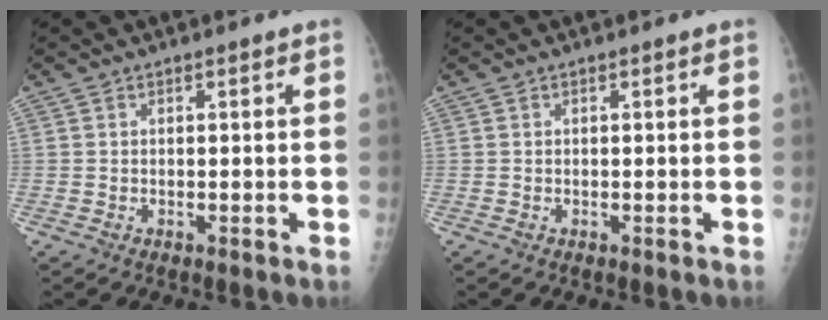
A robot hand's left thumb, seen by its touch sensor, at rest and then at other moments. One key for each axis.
{"total": 0.0}